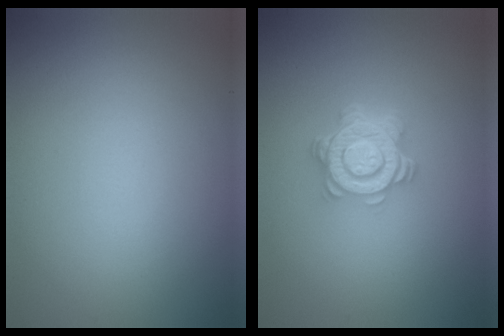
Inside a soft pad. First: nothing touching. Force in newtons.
{"total": 4.8, "press": 3.7, "slide": 3.1}